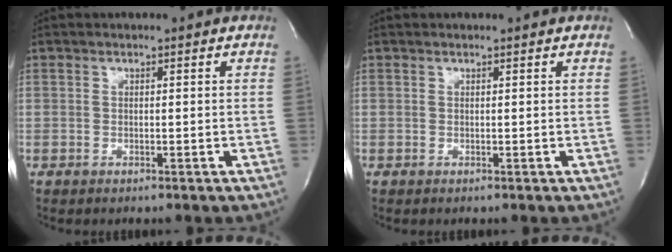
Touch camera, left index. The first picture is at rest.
{"total": 0.6, "force": [0.6, 0.0, 0.1], "torque": [-0.004, 0.002, 0.008]}